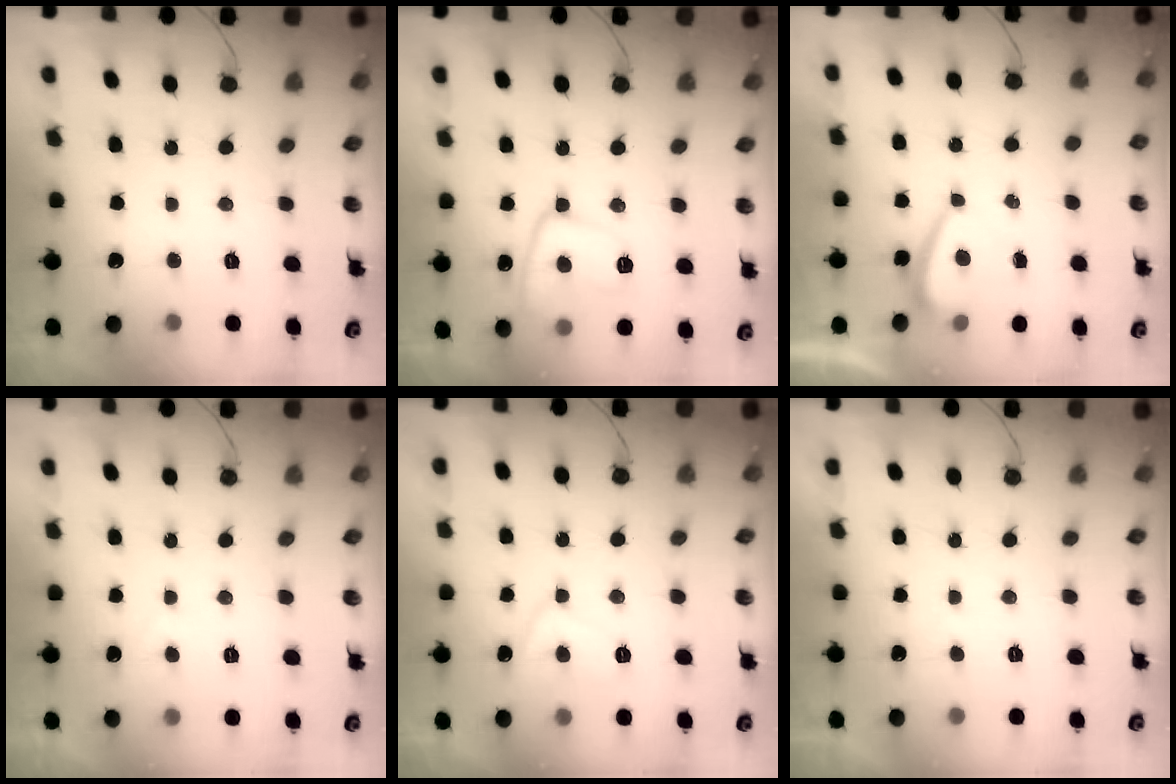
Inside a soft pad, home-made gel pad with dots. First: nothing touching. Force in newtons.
{"total": 11.5, "press": 11.5, "slide": 1.1}
{"total": 1.4, "press": 1.3, "slide": 0.6}
{"total": 1.1, "press": 0.9, "slide": 0.6}
{"total": 7.0, "press": 7.0, "slide": 0.8}
{"total": 0.5, "press": 0.3, "slide": 0.5}